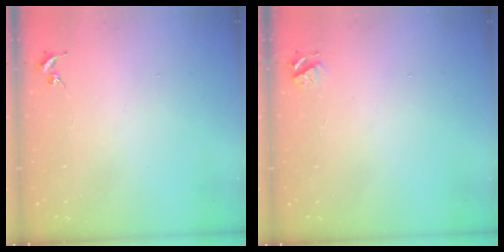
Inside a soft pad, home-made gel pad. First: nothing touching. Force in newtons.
{"total": 3.9, "press": 3.9, "slide": 0.4}